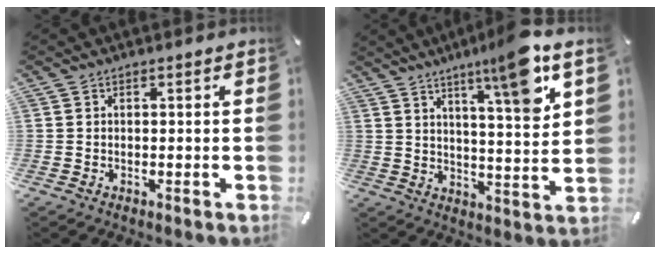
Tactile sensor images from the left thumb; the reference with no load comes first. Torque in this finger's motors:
{"motor_torque": [0.82, 0.13, 0.72, 0.07, 0.16]}